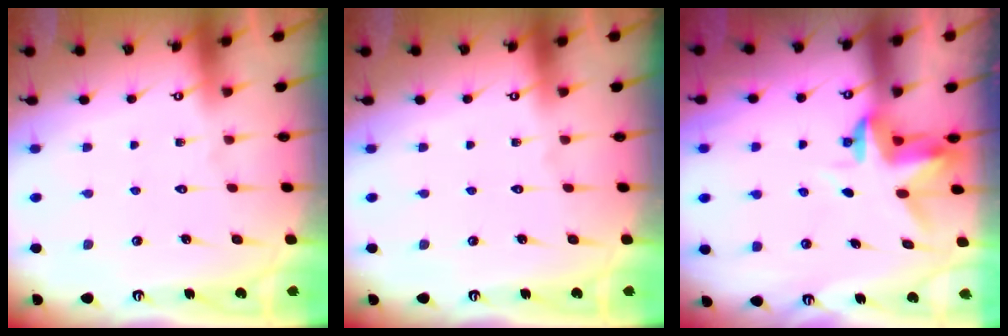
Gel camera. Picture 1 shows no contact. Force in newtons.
{"total": 0.0}
{"total": 3.6, "press": 3.5, "slide": 0.4}